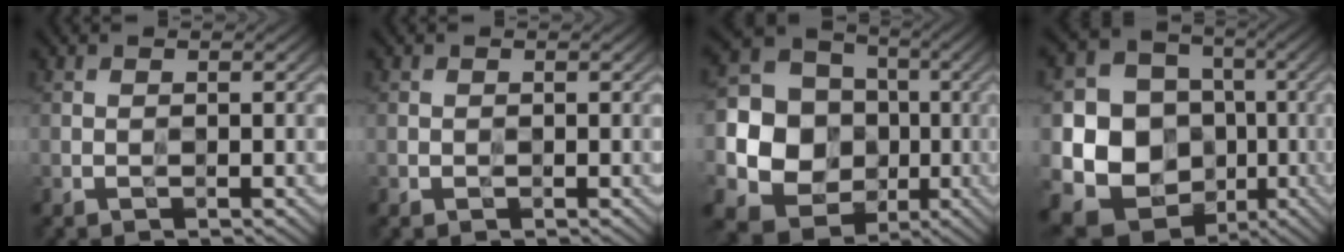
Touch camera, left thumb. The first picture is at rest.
{"total": 0.6, "force": [0.0, 0.6, -0.1], "torque": [0.000, -0.004, -0.001]}
{"total": 16.6, "force": [-2.4, 15.1, 6.5], "torque": [-0.202, -0.012, -0.055]}
{"total": 15.5, "force": [-3.1, 13.6, 6.7], "torque": [-0.166, -0.033, -0.070]}